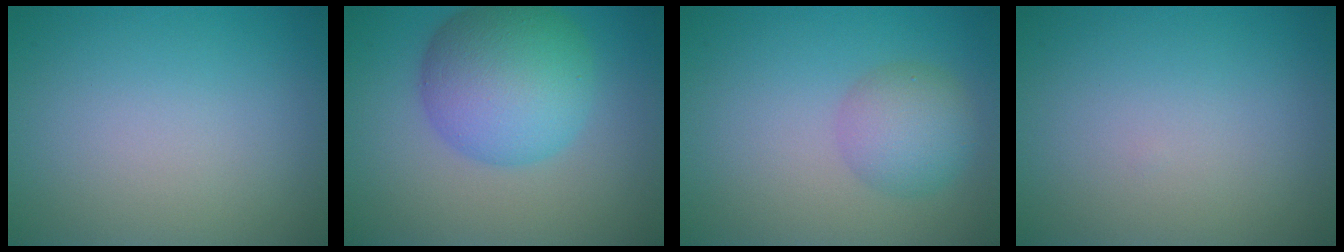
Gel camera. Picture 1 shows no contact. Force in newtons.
{"total": 8.5, "press": 8.5, "slide": 0.1}
{"total": 3.5, "press": 3.5, "slide": 0.1}
{"total": 0.0}